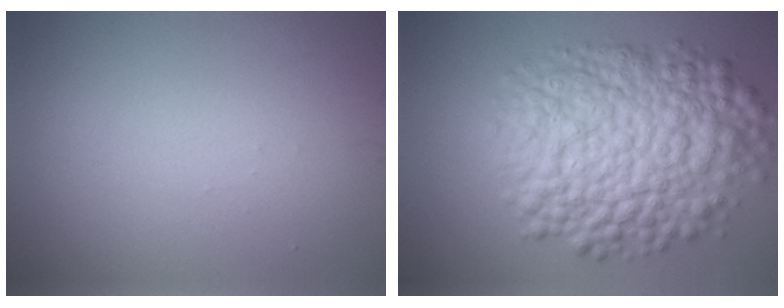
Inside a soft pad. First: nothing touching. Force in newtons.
{"total": 10.8, "press": 10.8, "slide": 0.3}